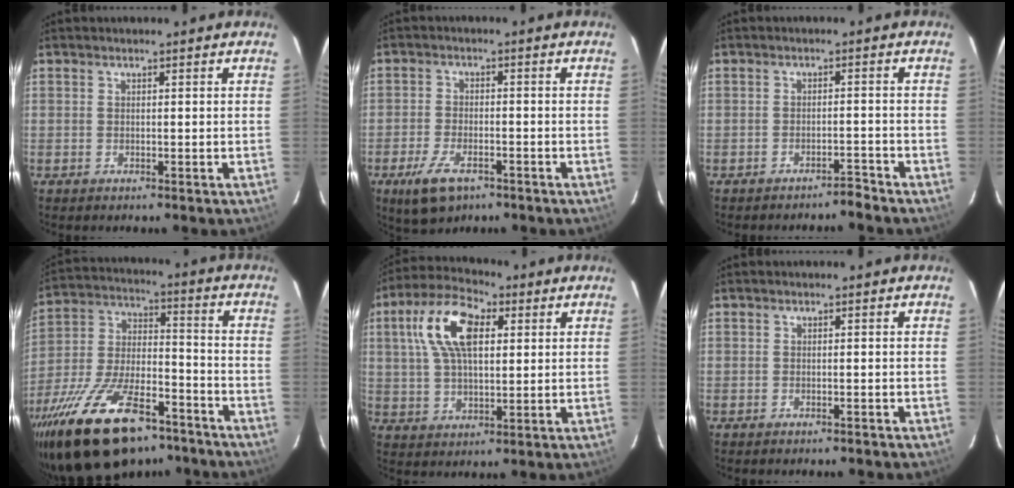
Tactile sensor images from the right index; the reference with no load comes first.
{"total": 7.8, "force": [-4.6, 3.7, 5.1], "torque": [-0.121, -0.013, -0.081]}
{"total": 2.5, "force": [-2.4, 0.1, 0.4], "torque": [-0.013, 0.003, -0.032]}
{"total": 26.0, "force": [-17.8, 10.9, 15.4], "torque": [-0.301, -0.013, -0.284]}
{"total": 13.5, "force": [4.1, 6.7, 10.9], "torque": [-0.213, 0.030, 0.072]}
{"total": 0.6, "force": [-0.5, 0.1, 0.0], "torque": [0.000, 0.005, -0.007]}